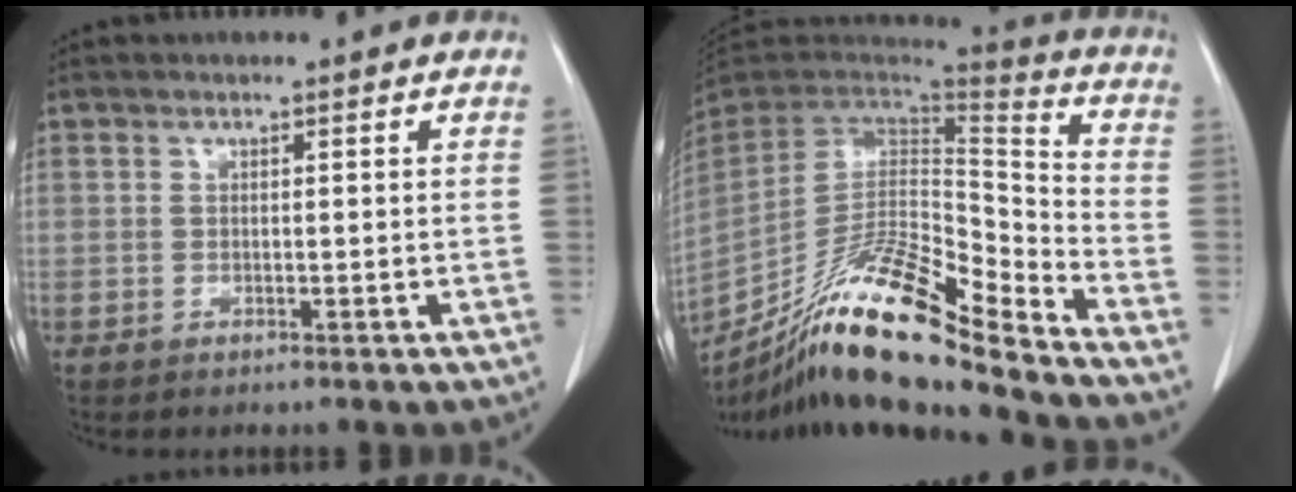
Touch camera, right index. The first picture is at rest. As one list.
[{"total": 20.3, "force": [-15.9, 0.8, 12.7], "torque": [-0.242, -0.015, -0.293]}]